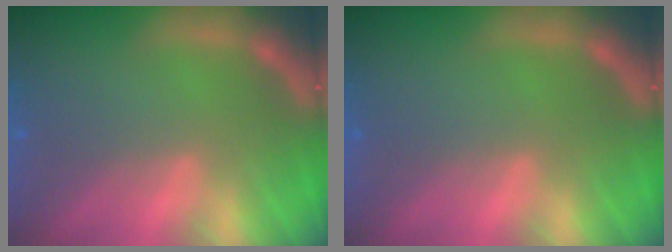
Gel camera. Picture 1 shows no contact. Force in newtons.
{"total": 0.0}